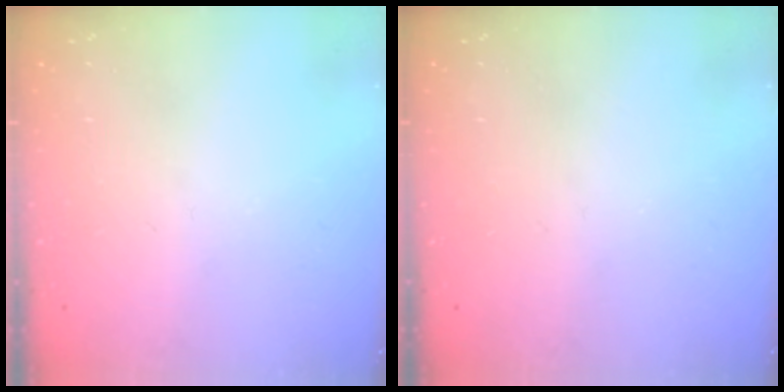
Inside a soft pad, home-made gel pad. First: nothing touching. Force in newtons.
{"total": 0.0}